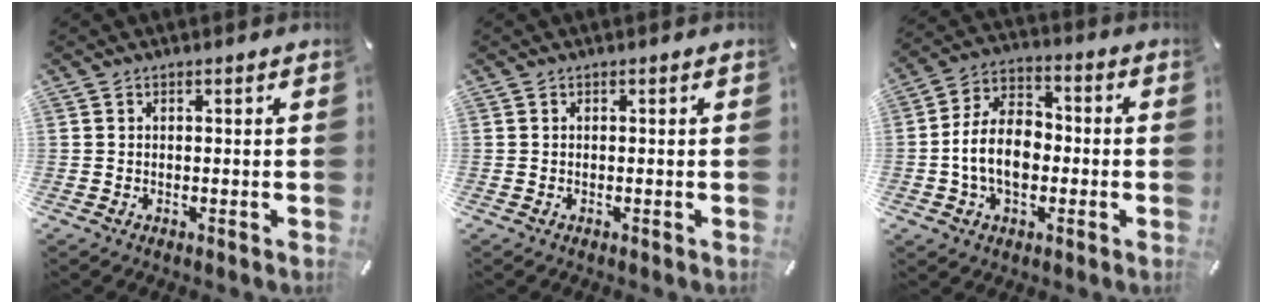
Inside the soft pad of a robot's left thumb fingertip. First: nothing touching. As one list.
[{"total": 0.0}, {"total": 11.3, "force": [-2.2, 8.1, 7.6], "torque": [-0.173, 0.017, -0.040]}]